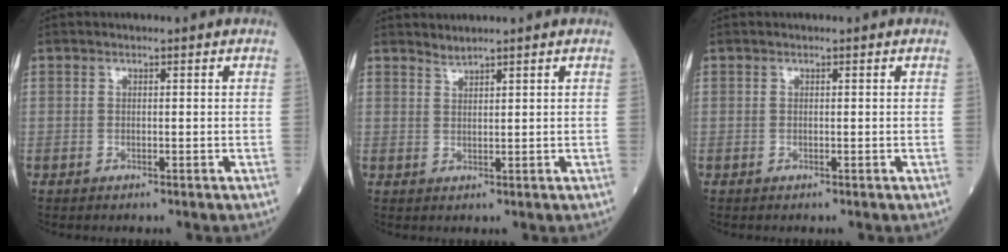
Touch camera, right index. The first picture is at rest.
{"total": 1.4, "force": [1.3, -0.4, -0.1], "torque": [-0.005, -0.002, 0.031]}
{"total": 0.0}